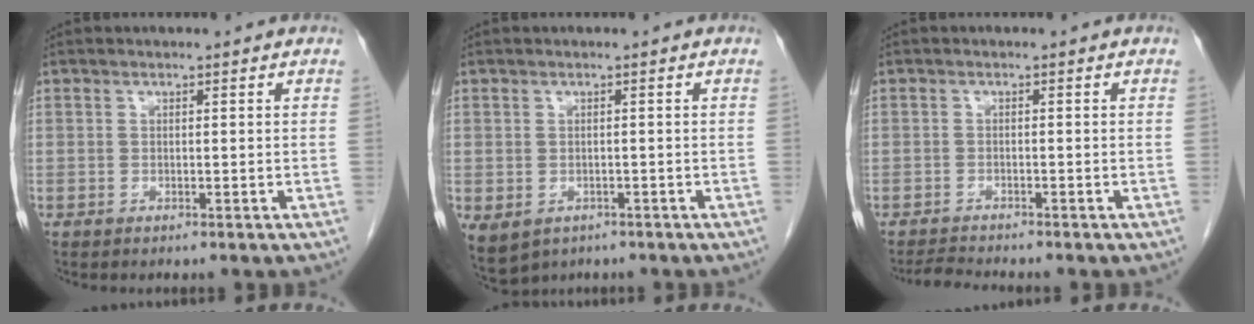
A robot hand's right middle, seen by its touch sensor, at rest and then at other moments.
{"total": 7.5, "force": [-4.0, 5.6, 3.2], "torque": [-0.080, -0.003, -0.052]}
{"total": 2.4, "force": [-2.3, -0.5, 0.3], "torque": [-0.015, -0.017, -0.041]}